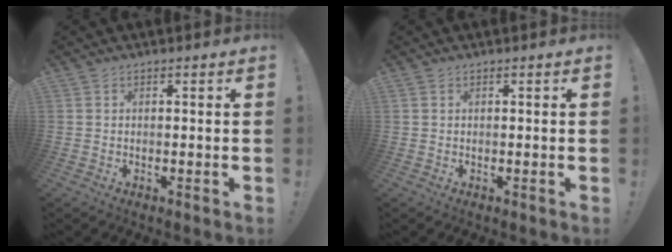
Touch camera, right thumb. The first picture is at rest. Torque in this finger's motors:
{"motor_torque": [-0.17, 0.04, -0.03, 0.01, 0.04]}